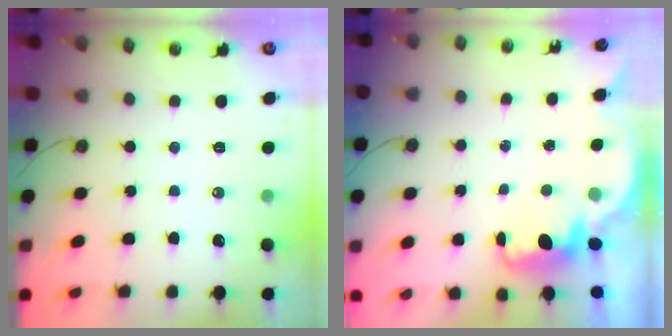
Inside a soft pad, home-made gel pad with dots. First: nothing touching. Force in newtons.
{"total": 2.4, "press": 2.3, "slide": 0.6}